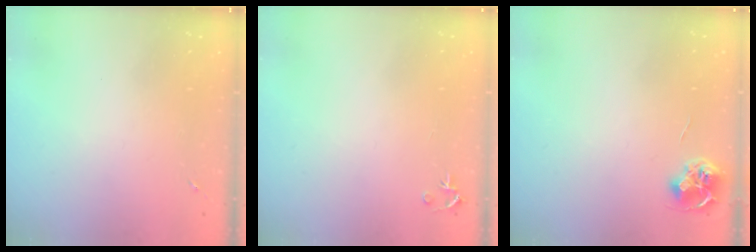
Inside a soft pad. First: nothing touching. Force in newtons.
{"total": 3.5, "press": 3.5, "slide": 0.4}
{"total": 7.1, "press": 7.1, "slide": 0.4}